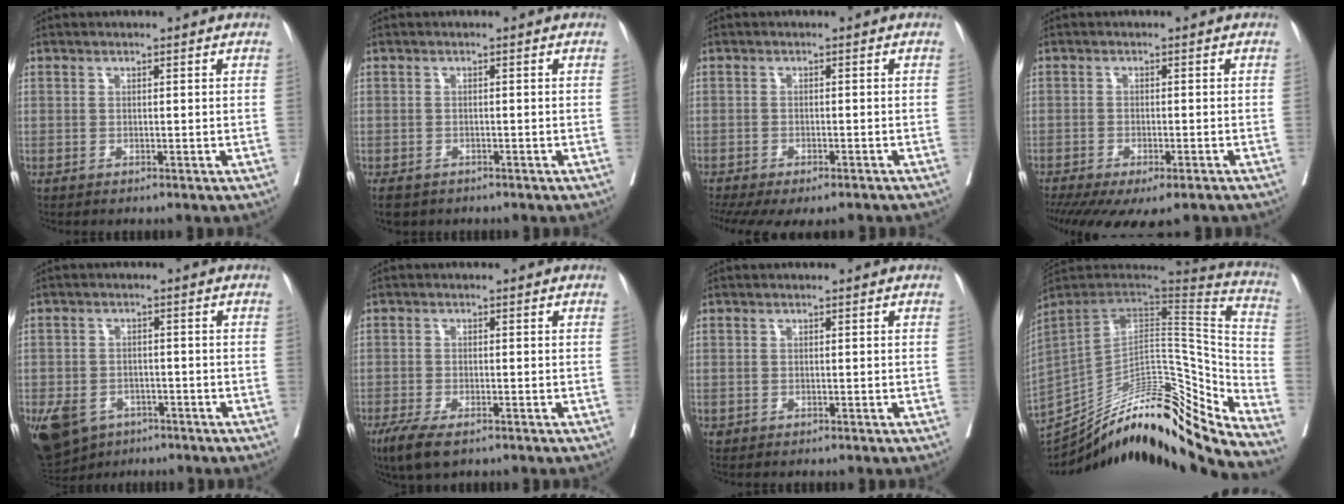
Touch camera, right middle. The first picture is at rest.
{"total": 4.5, "force": [-3.2, 2.8, 1.5], "torque": [-0.024, -0.003, -0.045]}
{"total": 12.2, "force": [-9.5, 4.2, 6.3], "torque": [-0.146, -0.010, -0.127]}
{"total": 12.3, "force": [-9.2, 3.7, 7.4], "torque": [-0.151, -0.020, -0.132]}
{"total": 12.8, "force": [-6.8, 9.1, 5.7], "torque": [-0.149, -0.007, -0.096]}
{"total": 5.2, "force": [-3.3, 1.6, 3.7], "torque": [-0.071, -0.010, -0.055]}
{"total": 0.0}
{"total": 31.6, "force": [-26.1, 4.0, 17.3], "torque": [-0.242, -0.002, -0.390]}